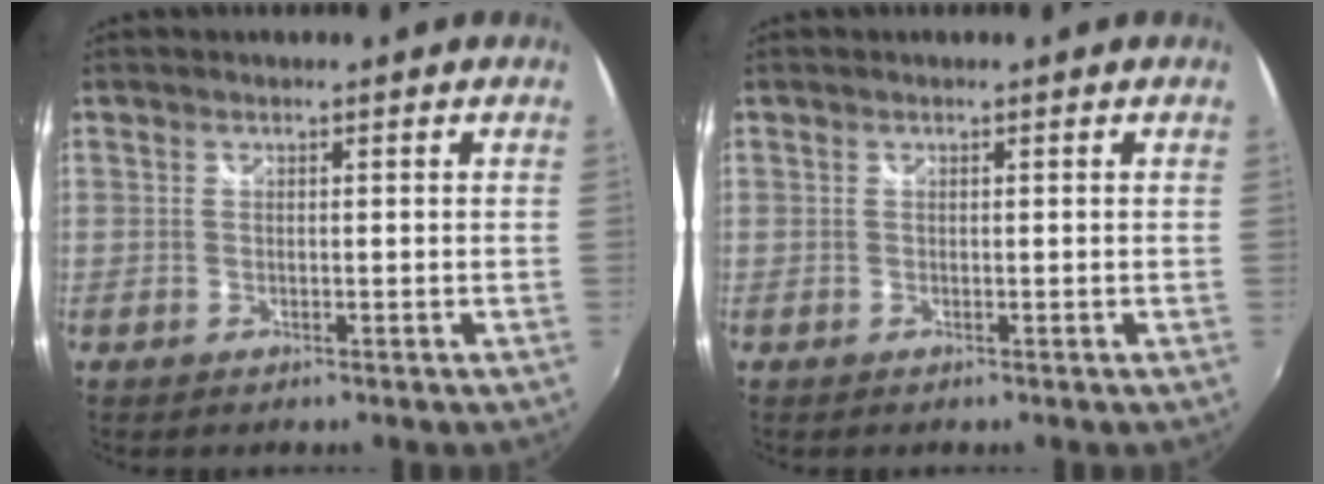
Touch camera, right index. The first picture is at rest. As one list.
[{"total": 0.0}]